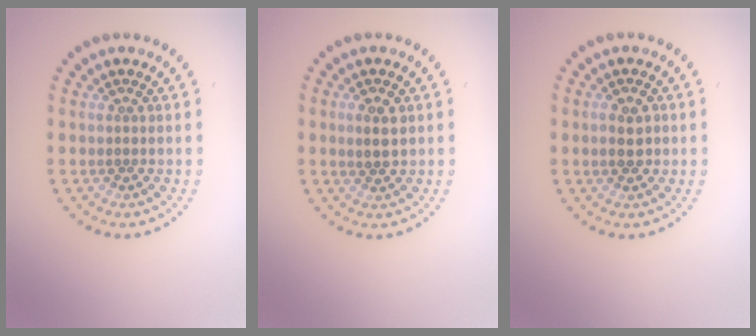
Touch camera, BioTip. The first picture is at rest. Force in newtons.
{"total": 1.9, "press": 1.8, "slide": 0.3}
{"total": 2.2, "press": 2.2, "slide": 0.2}